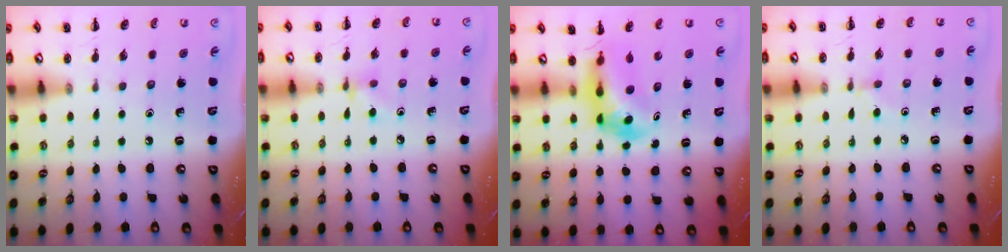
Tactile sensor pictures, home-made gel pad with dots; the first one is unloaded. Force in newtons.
{"total": 4.4, "press": 4.2, "slide": 1.2}
{"total": 4.8, "press": 4.5, "slide": 1.4}
{"total": 2.8, "press": 2.6, "slide": 1.0}